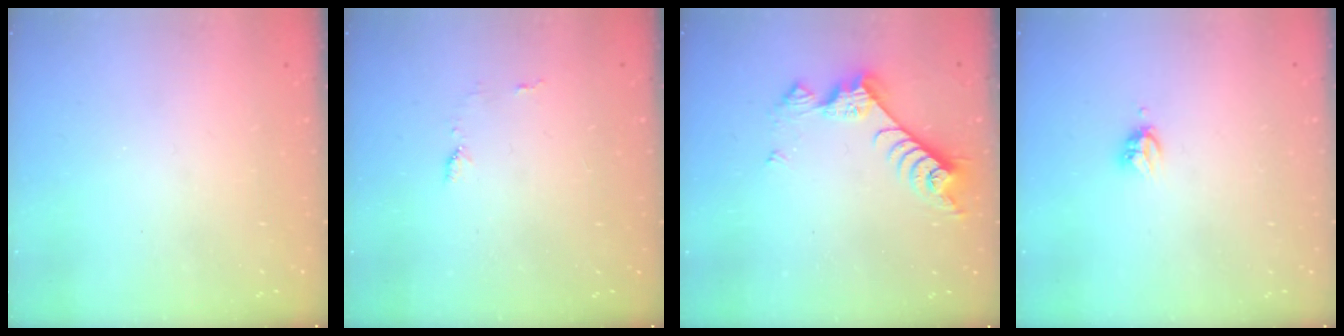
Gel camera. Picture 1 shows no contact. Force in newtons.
{"total": 4.8, "press": 4.8, "slide": 0.5}
{"total": 7.8, "press": 7.8, "slide": 0.6}
{"total": 3.7, "press": 3.6, "slide": 0.5}